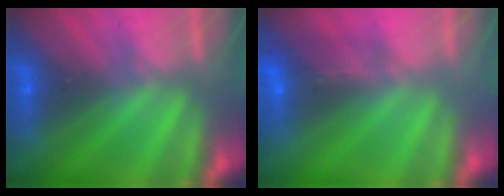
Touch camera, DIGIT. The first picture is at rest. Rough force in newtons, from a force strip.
{"total": 1.3}